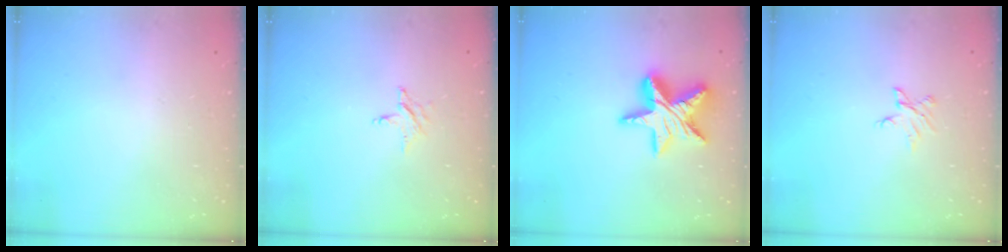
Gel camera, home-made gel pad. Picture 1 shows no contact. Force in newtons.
{"total": 2.8, "press": 2.8, "slide": 0.3}
{"total": 17.2, "press": 17.2, "slide": 1.3}
{"total": 4.0, "press": 3.9, "slide": 0.4}